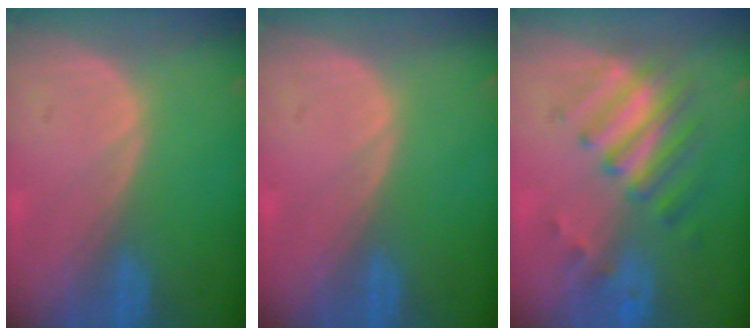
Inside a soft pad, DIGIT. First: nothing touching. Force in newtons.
{"total": 0.0}
{"total": 7.8, "press": 6.9, "slide": 3.6}